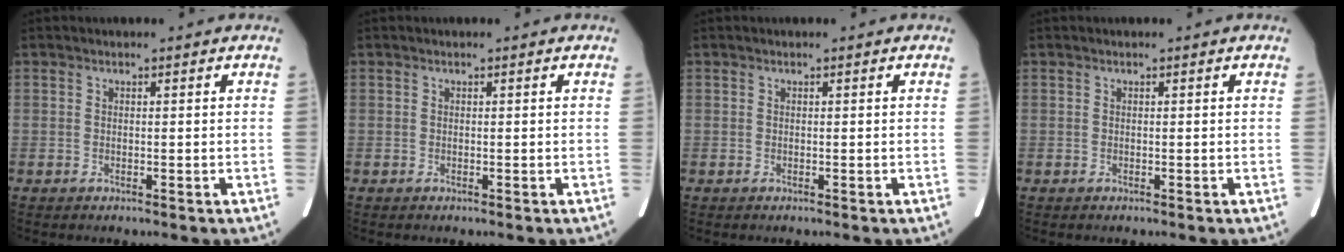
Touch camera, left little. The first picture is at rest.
{"total": 0.0}
{"total": 0.0}
{"total": 0.0}